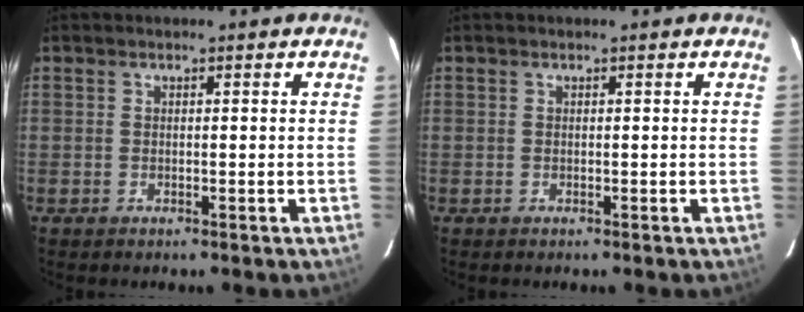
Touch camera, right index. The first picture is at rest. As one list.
[{"total": 0.0}]